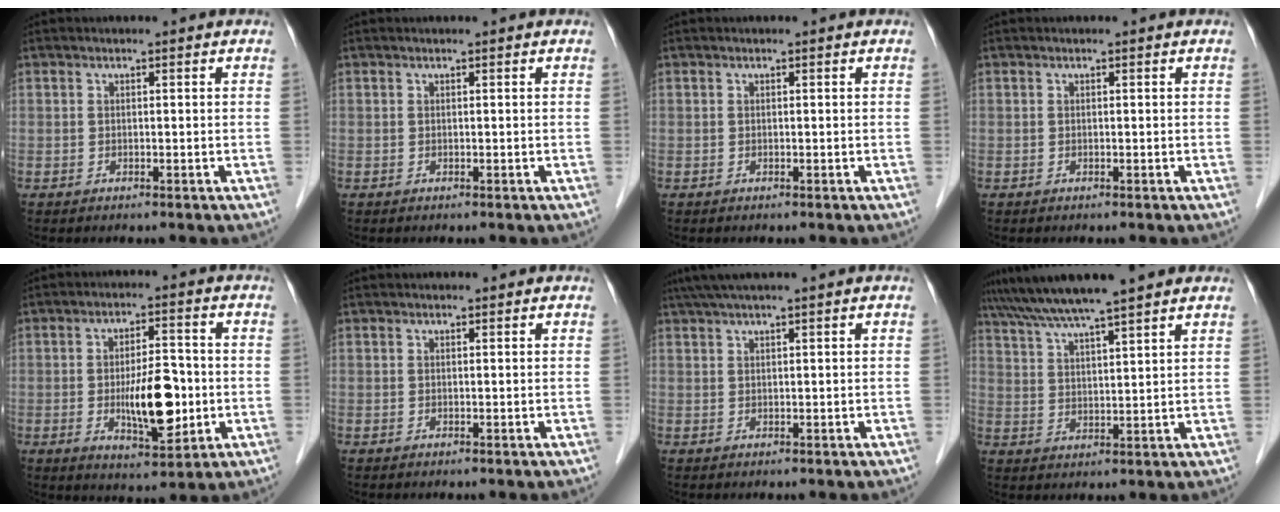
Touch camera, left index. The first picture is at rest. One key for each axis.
{"total": 0.0}
{"total": 0.0}
{"total": 0.0}
{"total": 9.3, "fx": -1.5, "fy": 3.1, "fz": 8.6, "tx": -0.149, "ty": -0.003, "tz": -0.022}
{"total": 0.9, "fx": 0.8, "fy": 0.3, "fz": 0.3, "tx": -0.009, "ty": 0.012, "tz": 0.011}
{"total": 4.1, "fx": 3.1, "fy": -0.9, "fz": 2.4, "tx": -0.045, "ty": 0.025, "tz": 0.061}
{"total": 11.1, "fx": 9.5, "fy": -0.4, "fz": 5.7, "tx": -0.103, "ty": 0.030, "tz": 0.148}